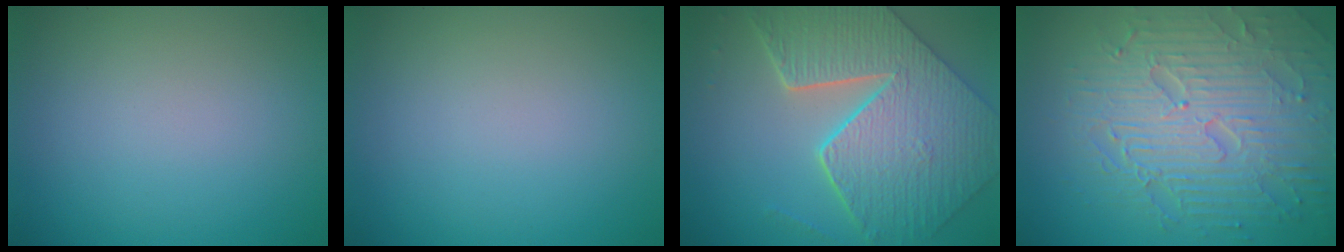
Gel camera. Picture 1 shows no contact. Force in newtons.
{"total": 0.0}
{"total": 9.3, "press": 6.8, "slide": 6.4}
{"total": 8.9, "press": 6.3, "slide": 6.4}